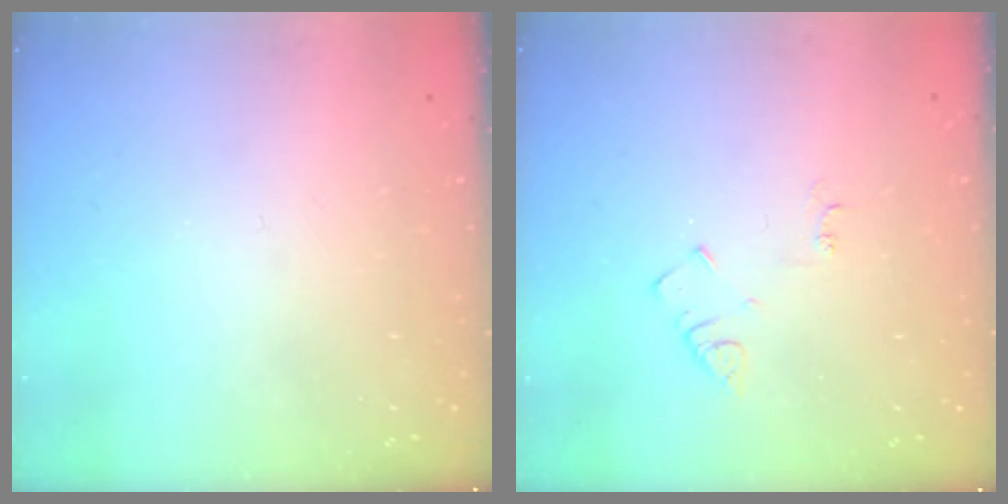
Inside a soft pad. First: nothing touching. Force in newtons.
{"total": 4.8, "press": 4.8, "slide": 0.8}